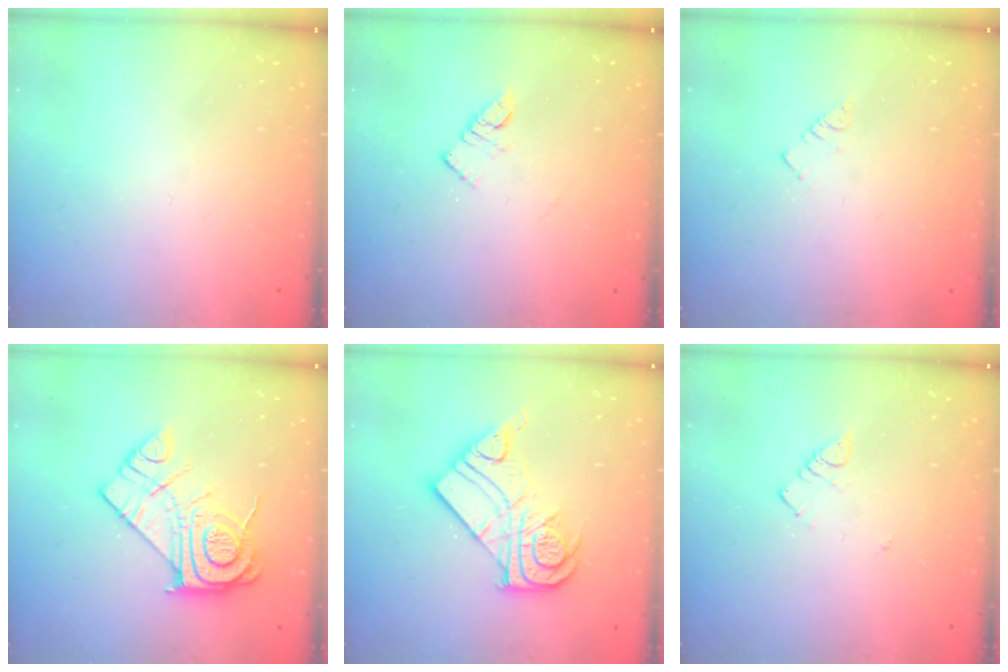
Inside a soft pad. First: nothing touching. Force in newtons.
{"total": 4.1, "press": 4.1, "slide": 0.4}
{"total": 2.9, "press": 2.9, "slide": 0.4}
{"total": 15.7, "press": 15.6, "slide": 1.4}
{"total": 16.1, "press": 16.0, "slide": 1.5}
{"total": 3.2, "press": 3.1, "slide": 0.5}